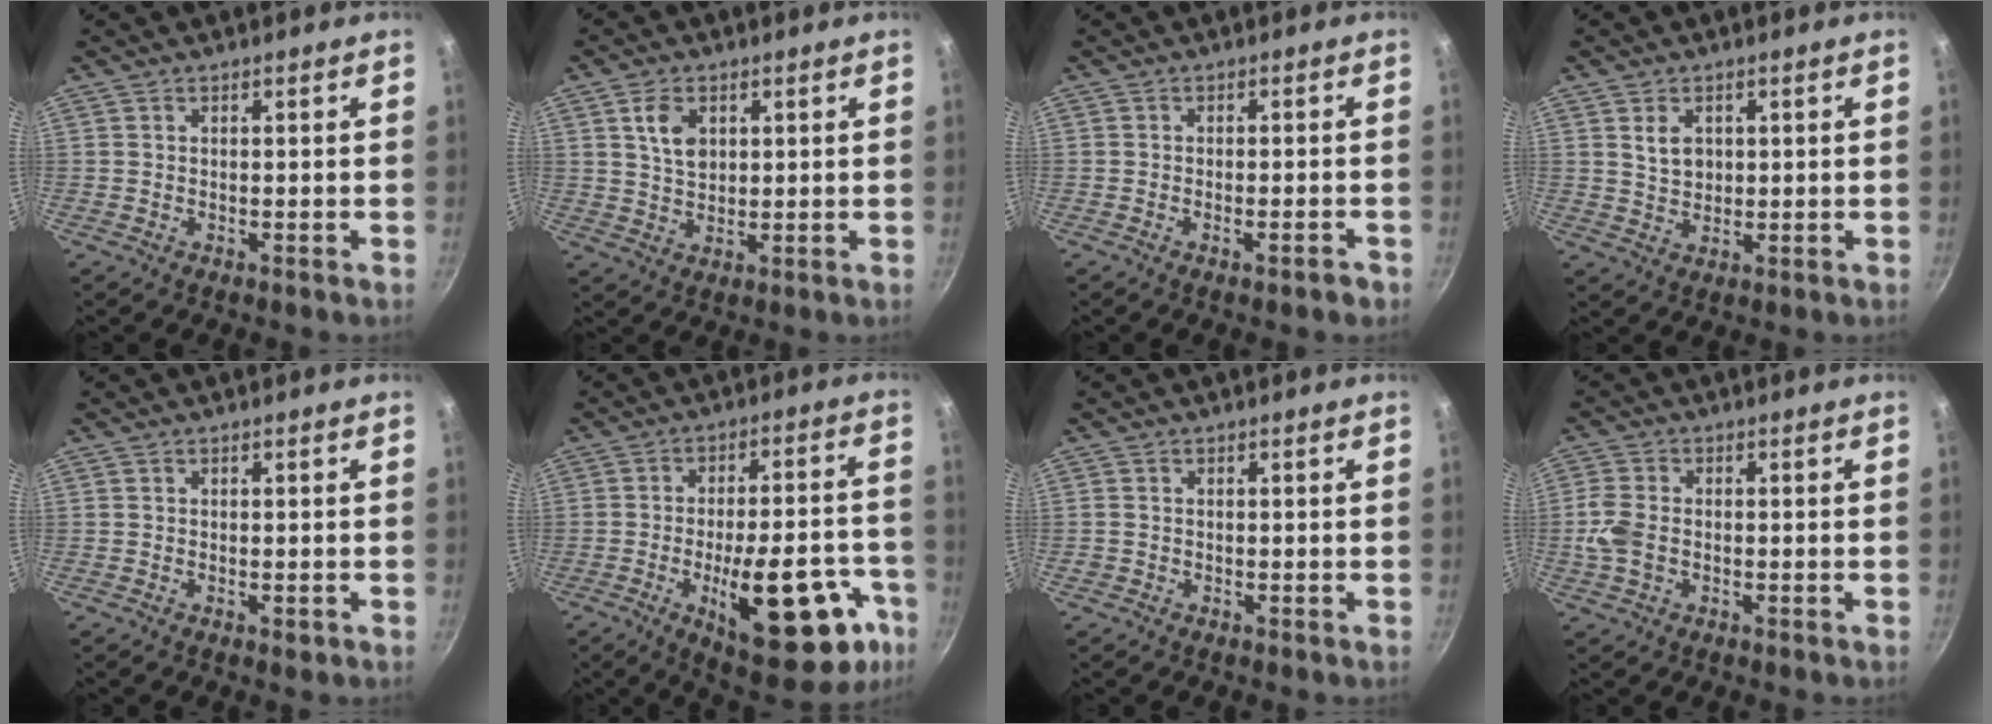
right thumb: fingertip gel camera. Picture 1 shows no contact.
{"total": 5.7, "force": [2.0, 3.8, 3.8], "torque": [-0.059, -0.009, 0.041]}
{"total": 2.7, "force": [-1.6, 0.7, 2.1], "torque": [-0.028, 0.014, -0.021]}
{"total": 4.3, "force": [1.3, 3.2, 2.5], "torque": [-0.030, -0.006, 0.027]}
{"total": 1.1, "force": [-0.4, 0.6, 0.8], "torque": [-0.013, 0.001, -0.007]}
{"total": 23.4, "force": [-9.3, 9.6, 19.2], "torque": [-0.213, 0.031, -0.116]}
{"total": 0.7, "force": [-0.2, 0.6, 0.2], "torque": [-0.003, 0.001, -0.003]}
{"total": 5.5, "force": [-0.8, 3.8, 3.9], "torque": [-0.085, 0.006, -0.020]}